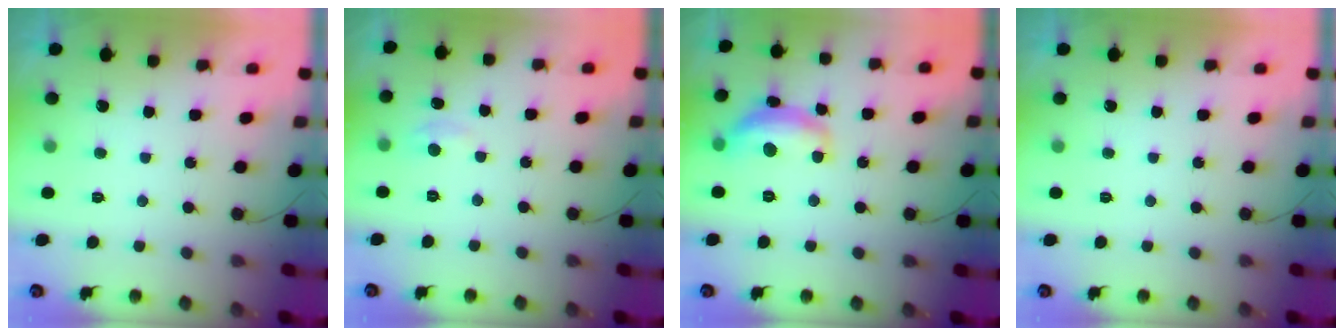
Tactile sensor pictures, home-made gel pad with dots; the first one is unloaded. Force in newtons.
{"total": 2.3, "press": 2.3, "slide": 0.3}
{"total": 12.5, "press": 12.5, "slide": 0.7}
{"total": 0.0}